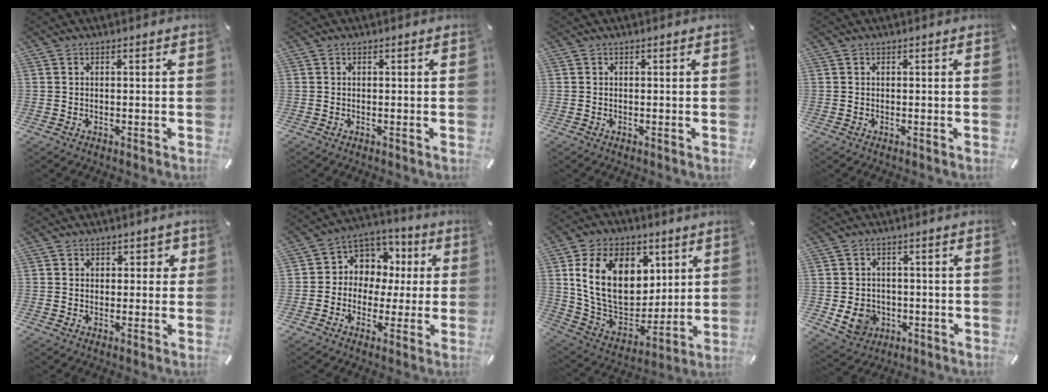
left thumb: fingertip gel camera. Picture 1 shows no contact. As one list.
[{"total": 0.0}, {"total": 0.0}, {"total": 0.0}, {"total": 2.7, "force": [0.5, 2.4, 1.0], "torque": [0.003, -0.002, 0.002]}, {"total": 8.9, "force": [0.6, 8.7, 1.8], "torque": [-0.035, -0.007, 0.016]}, {"total": 20.4, "force": [6.2, 14.9, 12.5], "torque": [-0.230, -0.019, 0.115]}, {"total": 7.4, "force": [-1.5, 6.7, 2.7], "torque": [-0.062, 0.006, -0.025]}]